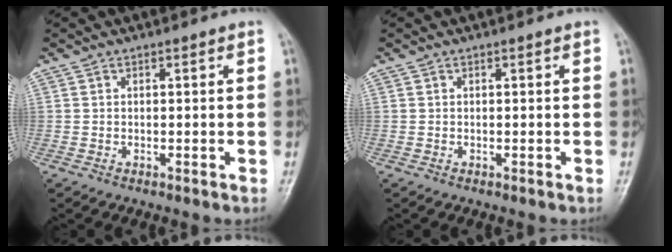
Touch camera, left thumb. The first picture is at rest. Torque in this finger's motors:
{"motor_torque": [0.00, 0.00, 0.01, -0.04, 0.00]}